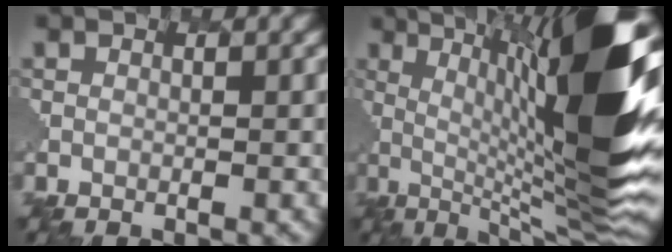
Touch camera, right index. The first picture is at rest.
{"total": 10.9, "force": [3.0, 1.0, 10.4], "torque": [-0.181, 0.013, 0.026]}